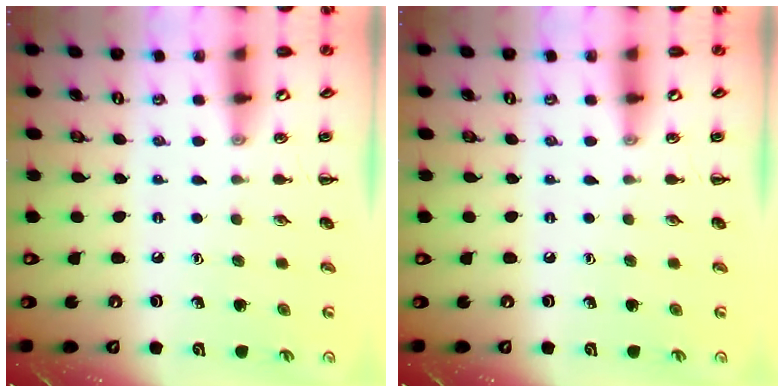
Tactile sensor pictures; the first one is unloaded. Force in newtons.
{"total": 0.0}